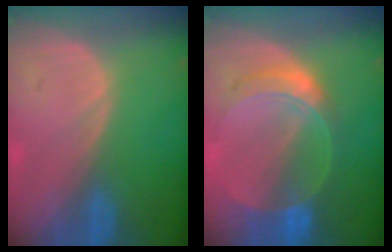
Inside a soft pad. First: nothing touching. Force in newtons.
{"total": 7.3, "press": 6.5, "slide": 3.4}